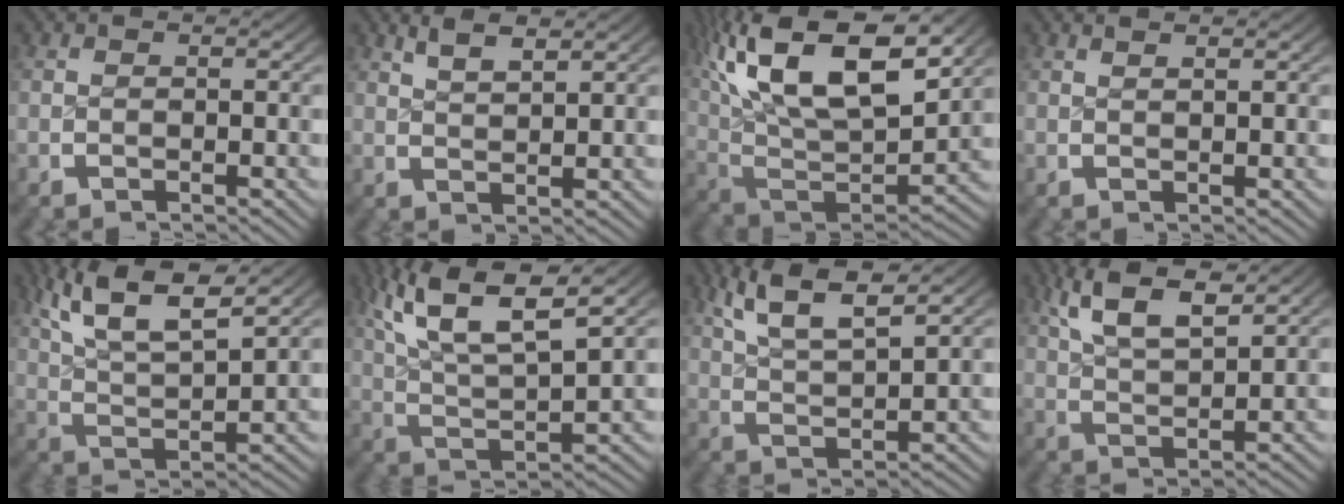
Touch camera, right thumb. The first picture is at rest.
{"total": 3.3, "force": [2.8, 0.4, 1.7], "torque": [-0.027, 0.006, 0.056]}
{"total": 15.6, "force": [3.6, 9.3, 12.0], "torque": [-0.260, -0.032, 0.068]}
{"total": 1.2, "force": [1.1, -0.2, 0.4], "torque": [-0.003, 0.002, 0.023]}
{"total": 10.3, "force": [4.6, 5.7, 7.2], "torque": [-0.145, -0.009, 0.076]}
{"total": 11.6, "force": [4.2, 6.7, 8.6], "torque": [-0.177, -0.013, 0.067]}
{"total": 7.4, "force": [4.1, 3.4, 5.1], "torque": [-0.099, -0.005, 0.075]}
{"total": 6.7, "force": [4.1, 2.7, 4.5], "torque": [-0.088, 0.001, 0.079]}